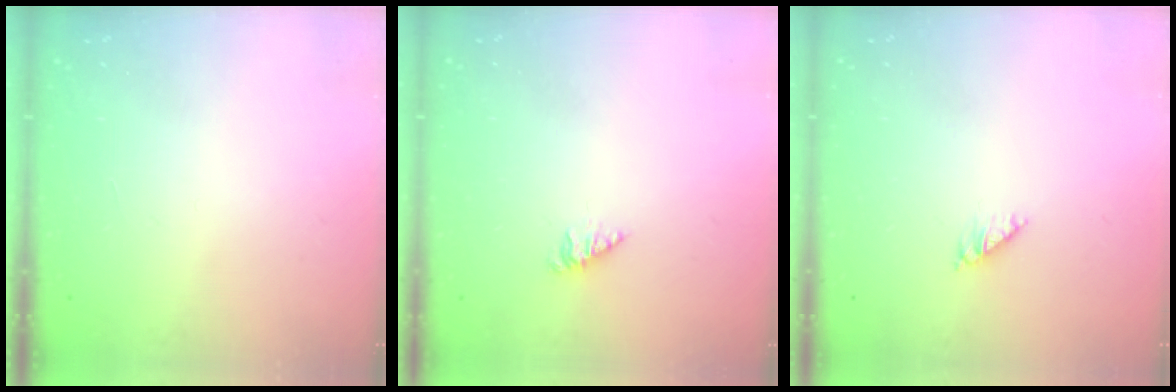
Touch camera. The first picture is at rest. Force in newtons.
{"total": 1.3, "press": 1.3, "slide": 0.2}
{"total": 2.7, "press": 2.7, "slide": 0.4}